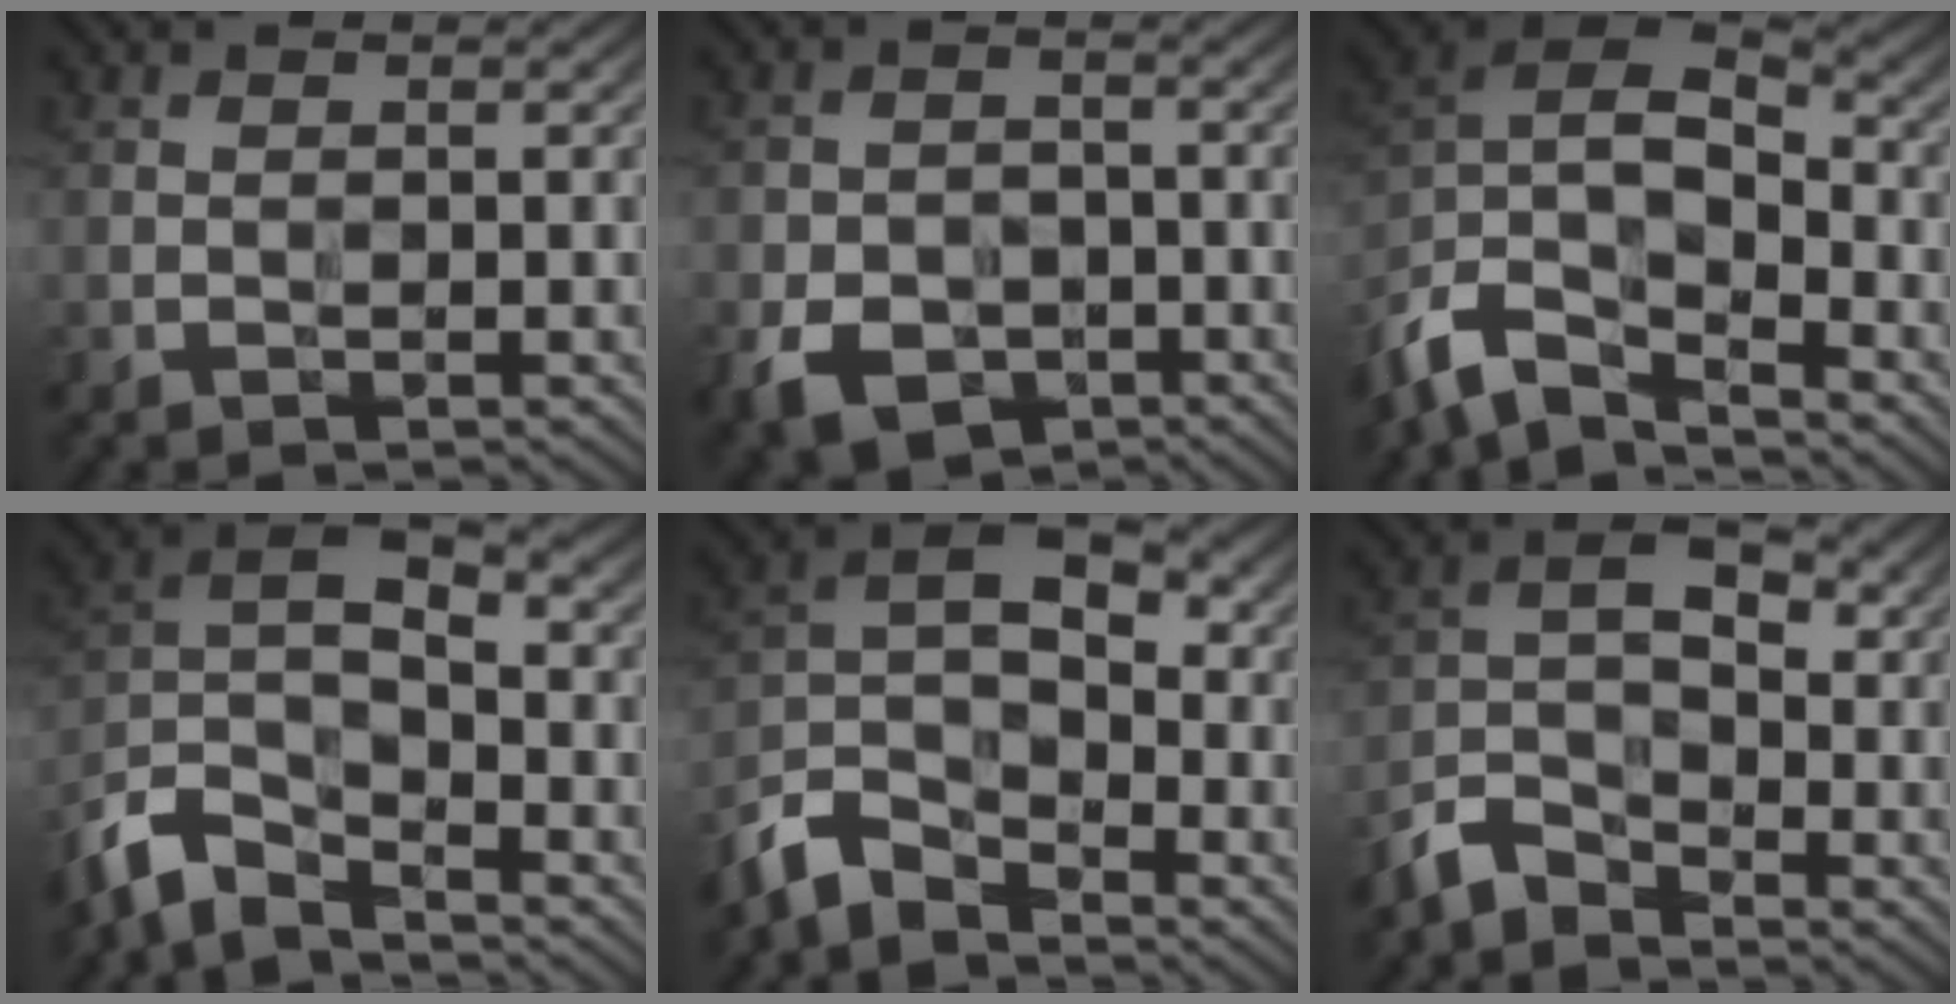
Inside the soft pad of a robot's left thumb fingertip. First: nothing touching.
{"total": 6.9, "force": [-3.6, 4.8, 3.6], "torque": [-0.072, -0.019, -0.061]}
{"total": 12.4, "force": [-8.0, 6.0, 7.4], "torque": [-0.168, -0.014, -0.160]}
{"total": 8.8, "force": [-6.2, 3.3, 5.3], "torque": [-0.101, -0.007, -0.142]}
{"total": 8.1, "force": [-5.7, 3.8, 4.2], "torque": [-0.075, -0.003, -0.135]}
{"total": 5.4, "force": [-3.8, 2.7, 2.8], "torque": [-0.052, 0.001, -0.093]}